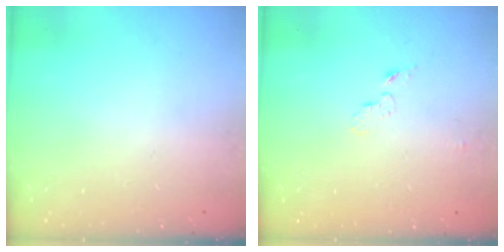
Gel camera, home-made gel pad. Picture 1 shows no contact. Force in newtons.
{"total": 3.9, "press": 3.9, "slide": 0.4}